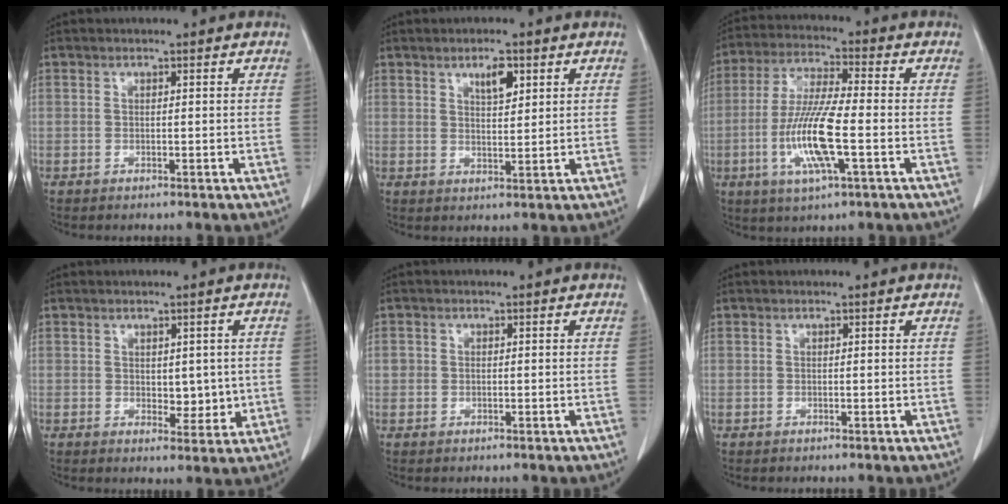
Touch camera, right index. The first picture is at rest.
{"total": 3.9, "force": [2.1, 1.3, 3.0], "torque": [-0.052, -0.003, 0.037]}
{"total": 12.1, "force": [-3.1, 1.3, 11.6], "torque": [-0.237, -0.012, -0.062]}
{"total": 3.9, "force": [0.3, 2.3, 3.2], "torque": [-0.032, -0.007, 0.013]}
{"total": 1.2, "force": [0.0, 1.2, 0.3], "torque": [0.000, 0.005, 0.000]}
{"total": 0.0}